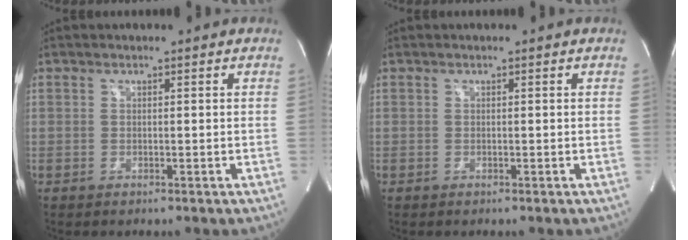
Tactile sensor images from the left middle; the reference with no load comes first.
{"total": 0.0}